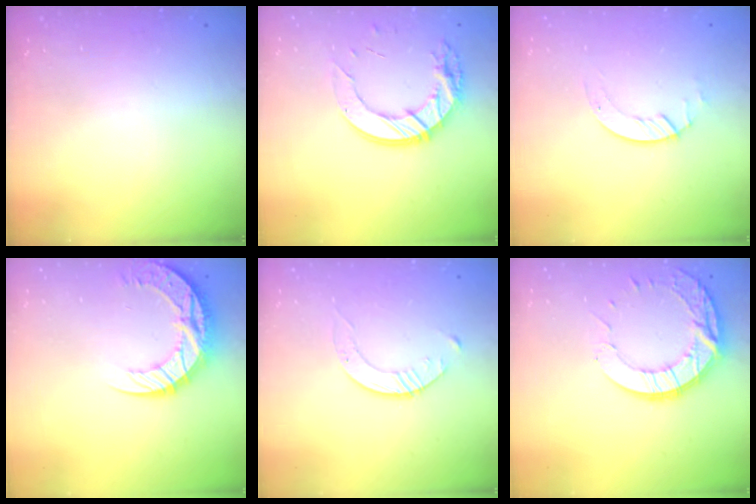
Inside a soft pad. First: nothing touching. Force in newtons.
{"total": 14.7, "press": 14.6, "slide": 1.3}
{"total": 2.0, "press": 2.0, "slide": 0.2}
{"total": 11.6, "press": 11.6, "slide": 0.9}
{"total": 3.1, "press": 3.1, "slide": 0.4}
{"total": 13.6, "press": 13.5, "slide": 1.1}